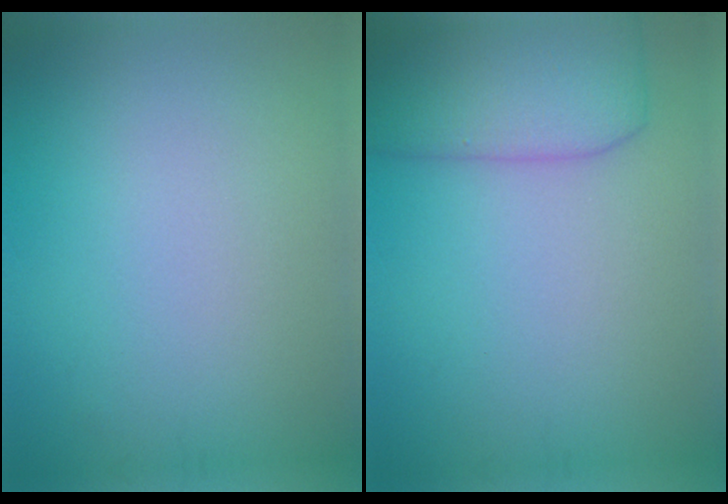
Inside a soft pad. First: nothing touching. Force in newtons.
{"total": 6.0, "press": 6.0, "slide": 0.1}